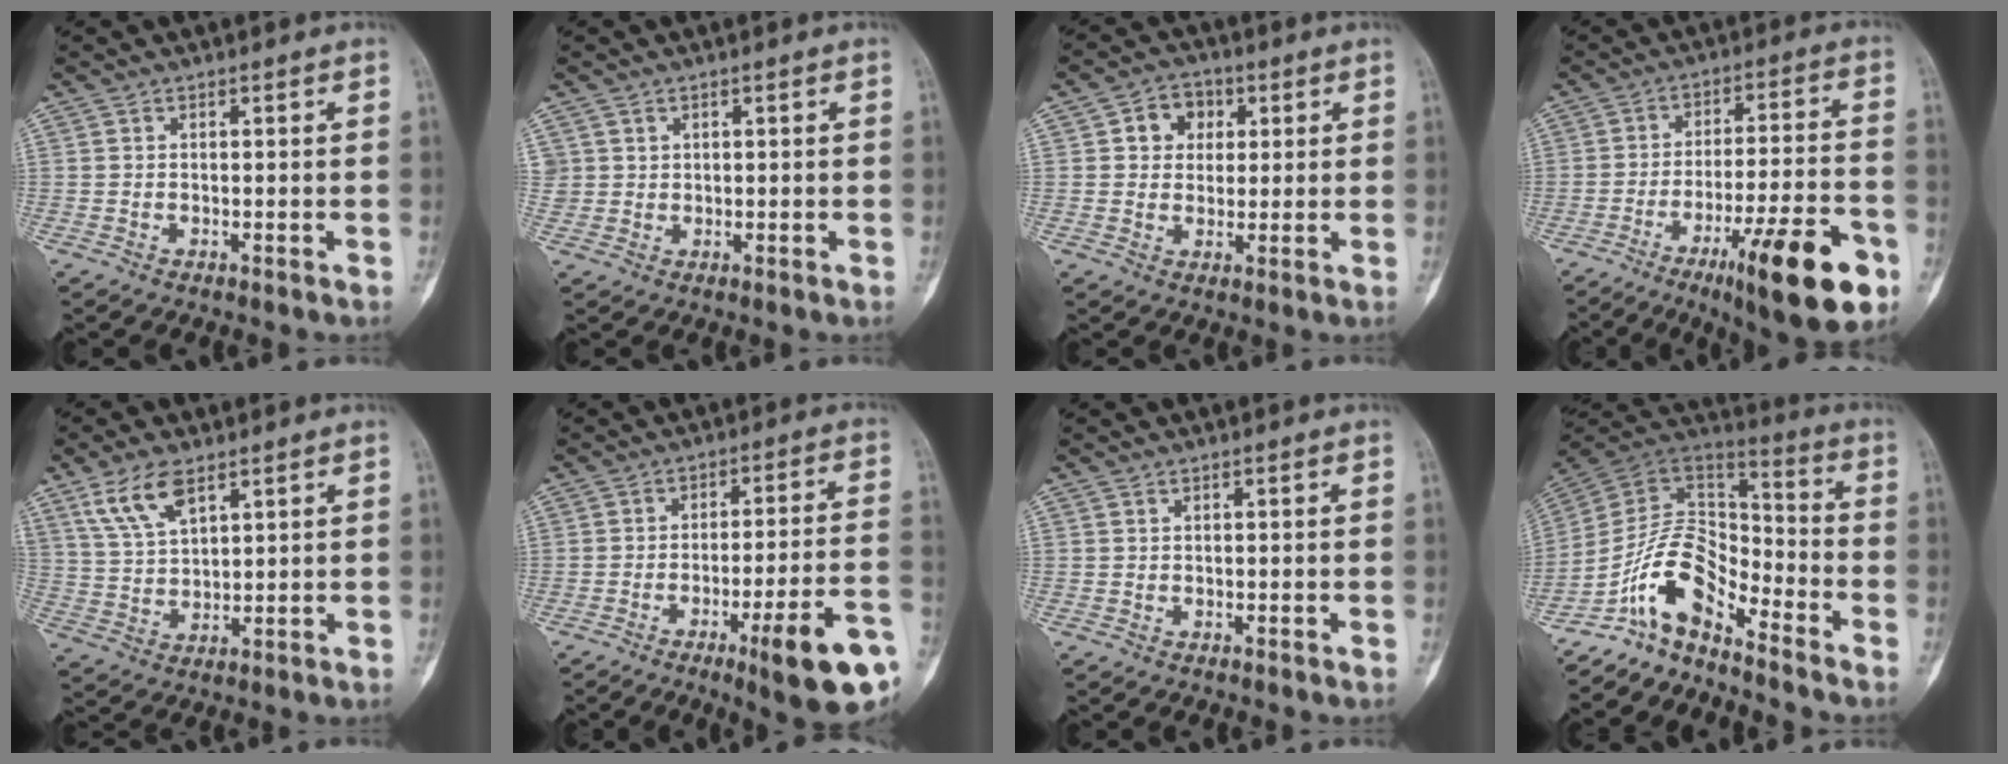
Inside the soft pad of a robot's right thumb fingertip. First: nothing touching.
{"total": 1.8, "force": [0.8, 1.7, 0.0], "torque": [0.018, -0.003, 0.010]}
{"total": 6.4, "force": [1.8, 5.4, 2.9], "torque": [-0.010, 0.001, 0.022]}
{"total": 19.2, "force": [-9.4, 4.0, 16.2], "torque": [-0.227, 0.042, -0.136]}
{"total": 8.4, "force": [5.2, 3.6, 5.6], "torque": [-0.104, -0.021, 0.110]}
{"total": 15.0, "force": [-7.1, 2.1, 13.0], "torque": [-0.157, 0.028, -0.092]}
{"total": 0.0}
{"total": 12.6, "force": [-8.7, 5.5, 7.2], "torque": [-0.115, 0.101, -0.171]}